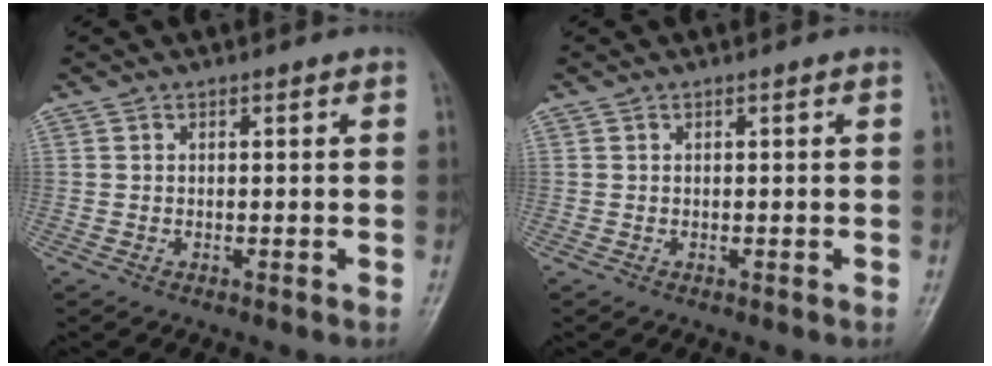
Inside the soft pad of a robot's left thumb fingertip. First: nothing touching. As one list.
[{"total": 0.0}]